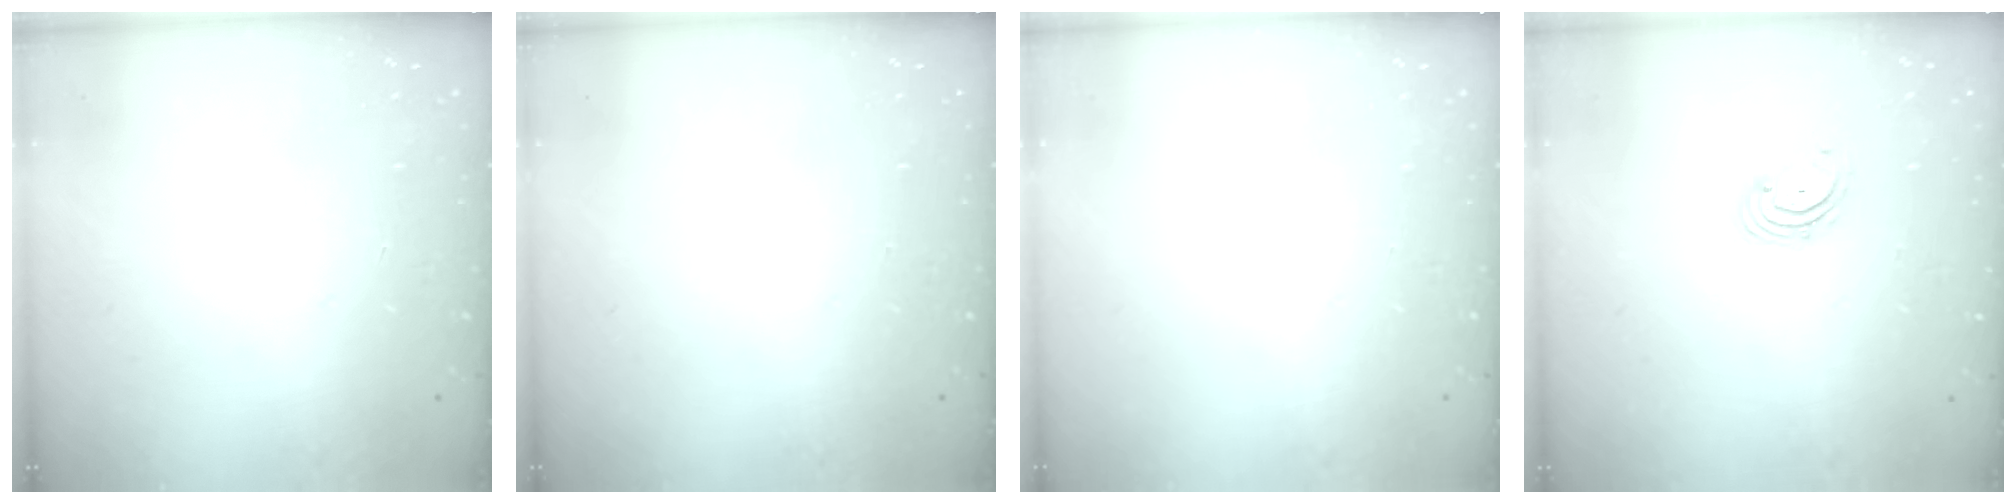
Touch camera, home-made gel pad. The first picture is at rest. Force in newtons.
{"total": 0.0}
{"total": 0.0}
{"total": 2.7, "press": 2.7, "slide": 0.6}